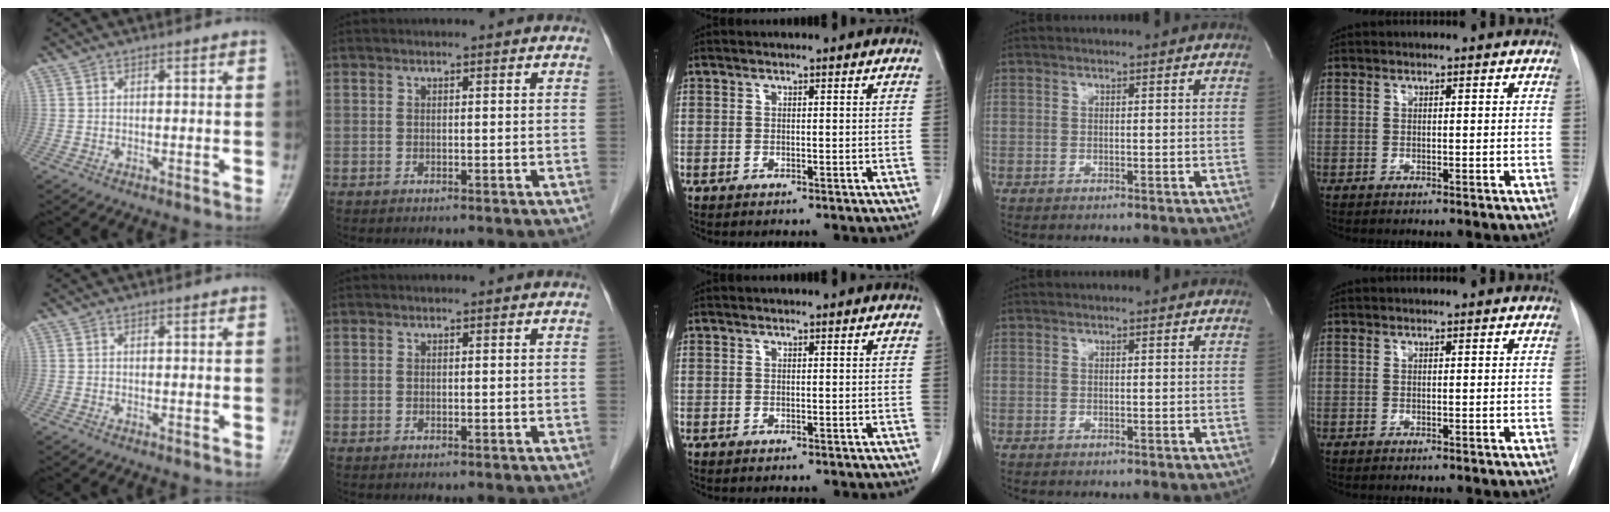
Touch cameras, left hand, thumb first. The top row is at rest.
{}